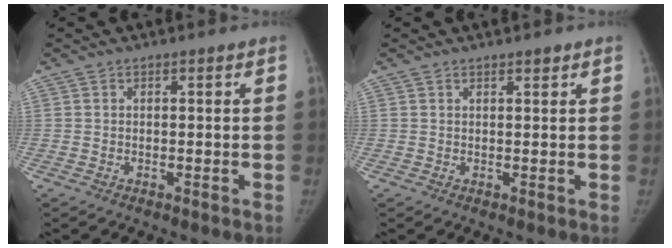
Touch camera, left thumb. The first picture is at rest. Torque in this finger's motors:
{"motor_torque": [0.07, 0.13, -0.38, 0.23, 0.04]}